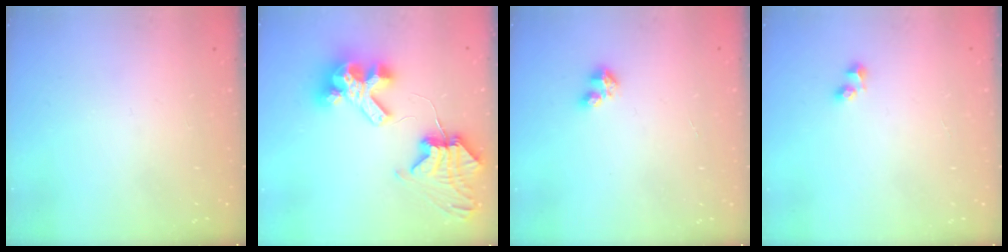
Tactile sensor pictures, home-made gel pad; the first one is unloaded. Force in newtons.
{"total": 11.3, "press": 11.2, "slide": 1.5}
{"total": 2.7, "press": 2.7, "slide": 0.3}
{"total": 3.7, "press": 3.6, "slide": 1.1}